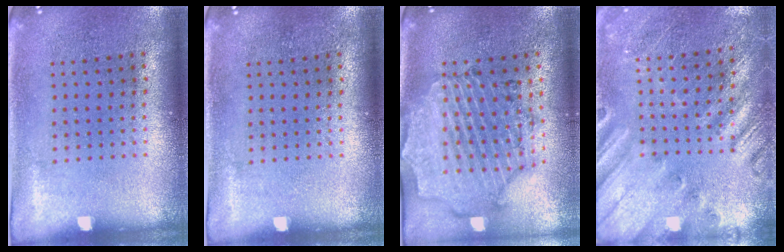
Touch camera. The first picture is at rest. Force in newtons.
{"total": 0.0}
{"total": 1.7, "press": 1.7, "slide": 0.3}
{"total": 2.3, "press": 2.2, "slide": 0.6}